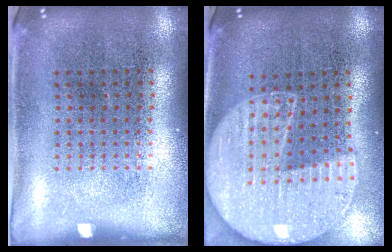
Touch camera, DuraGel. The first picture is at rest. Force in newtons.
{"total": 2.0, "press": 1.8, "slide": 0.8}